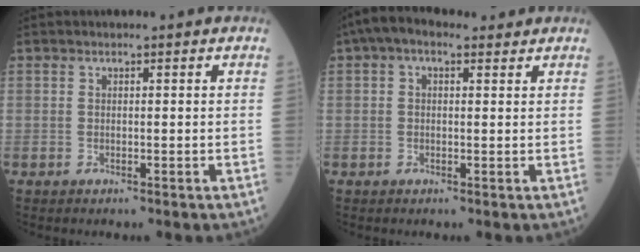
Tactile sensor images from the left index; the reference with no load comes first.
{"total": 4.7, "force": [2.8, 2.4, 3.0], "torque": [-0.063, 0.039, 0.046]}